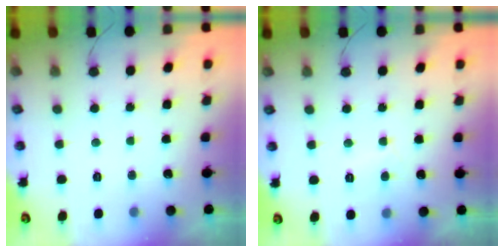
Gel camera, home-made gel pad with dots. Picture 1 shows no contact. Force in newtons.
{"total": 3.9, "press": 3.9, "slide": 0.4}